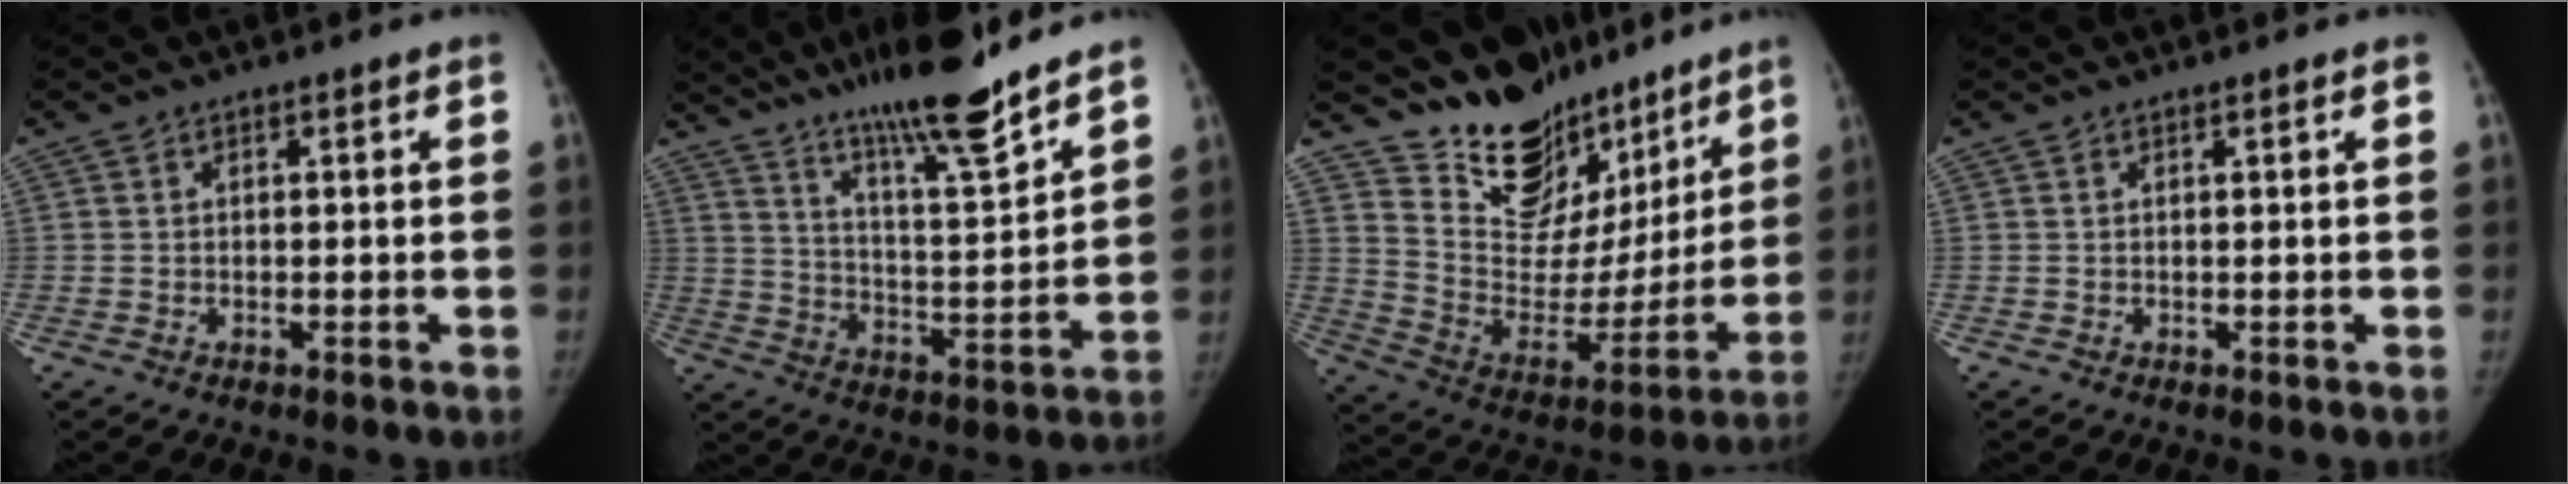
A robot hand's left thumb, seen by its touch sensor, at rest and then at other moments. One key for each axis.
{"total": 17.0, "fx": 13.6, "fy": 1.6, "fz": 10.1, "tx": -0.139, "ty": -0.083, "tz": 0.229}
{"total": 21.8, "fx": 17.6, "fy": 10.7, "fz": 7.2, "tx": -0.058, "ty": -0.117, "tz": 0.281}
{"total": 0.0}